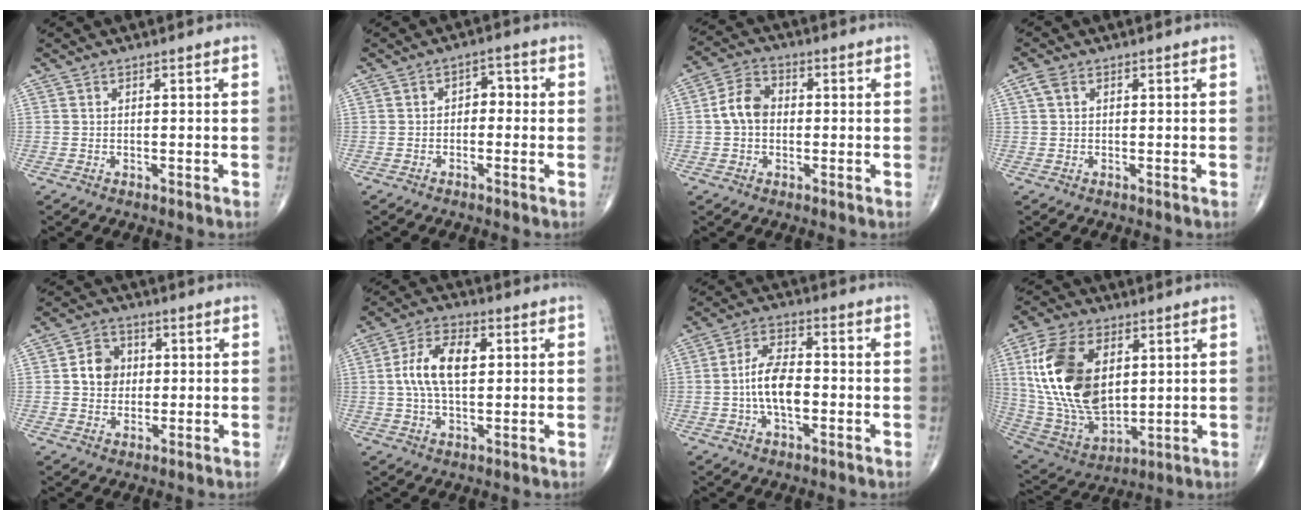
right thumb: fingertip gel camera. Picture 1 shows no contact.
{"total": 3.3, "force": [-0.4, 2.3, 2.2], "torque": [-0.011, 0.016, -0.016]}
{"total": 6.6, "force": [-0.1, 4.9, 4.4], "torque": [-0.075, 0.020, -0.012]}
{"total": 2.2, "force": [0.8, 1.5, 1.5], "torque": [-0.031, 0.011, 0.015]}
{"total": 6.2, "force": [0.7, 5.3, 3.1], "torque": [-0.029, 0.006, 0.006]}
{"total": 10.3, "force": [1.5, 5.4, 8.6], "torque": [-0.163, 0.013, 0.025]}
{"total": 9.0, "force": [-1.4, 4.5, 7.6], "torque": [-0.139, 0.020, -0.032]}
{"total": 22.0, "force": [4.8, 12.9, 17.1], "torque": [-0.328, -0.023, 0.098]}